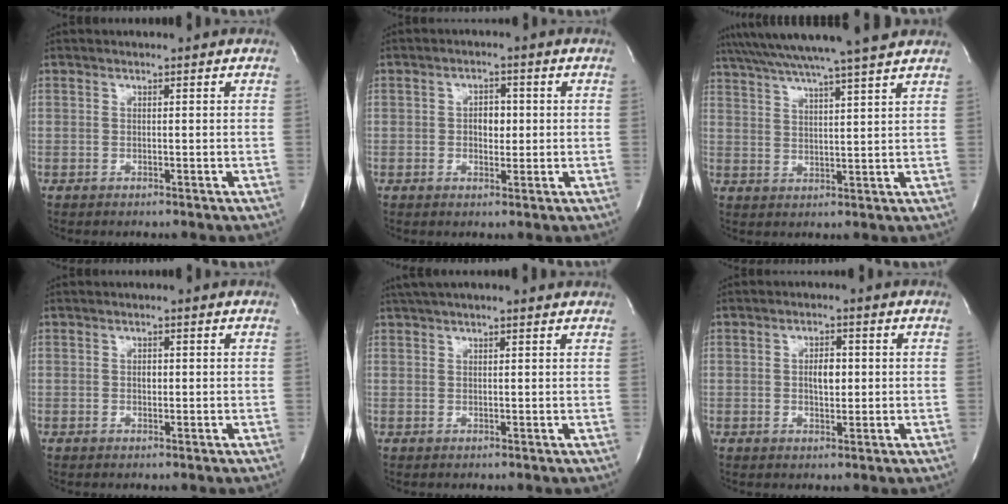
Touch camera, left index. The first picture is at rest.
{"total": 3.1, "force": [0.0, 2.0, 2.4], "torque": [-0.038, 0.005, 0.000]}
{"total": 16.9, "force": [14.7, -0.8, 8.3], "torque": [-0.151, 0.009, 0.214]}
{"total": 1.0, "force": [0.0, 0.7, 0.7], "torque": [-0.014, 0.000, -0.001]}
{"total": 7.7, "force": [6.4, 1.2, 4.2], "torque": [-0.069, 0.032, 0.089]}
{"total": 3.4, "force": [0.0, 2.1, 2.6], "torque": [-0.040, 0.005, 0.001]}